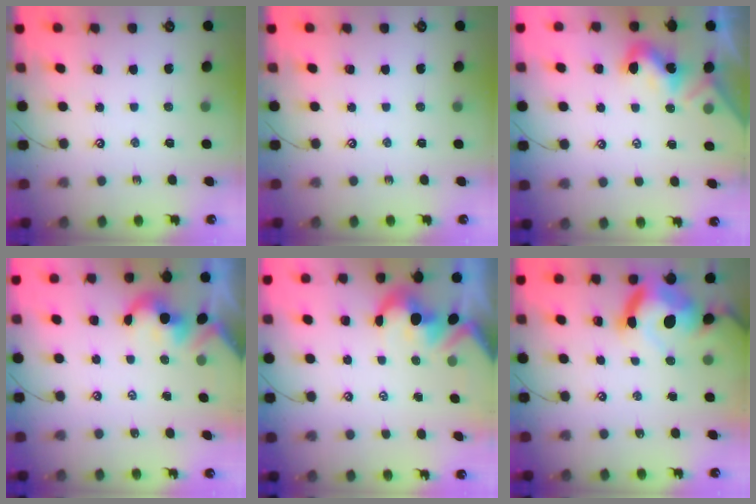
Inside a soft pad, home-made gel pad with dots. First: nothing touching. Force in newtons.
{"total": 0.0}
{"total": 1.8, "press": 1.8, "slide": 0.5}
{"total": 2.0, "press": 2.0, "slide": 0.4}
{"total": 3.1, "press": 2.9, "slide": 1.2}
{"total": 13.3, "press": 13.2, "slide": 1.6}